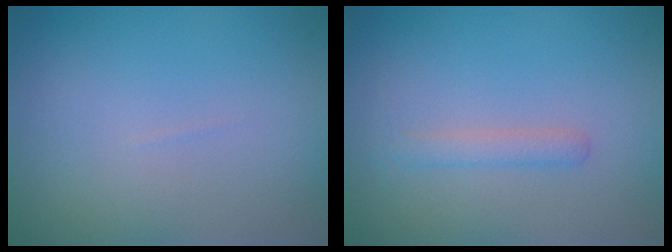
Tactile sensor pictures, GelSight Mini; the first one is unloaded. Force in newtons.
{"total": 1.4, "press": 1.4, "slide": 0.0}